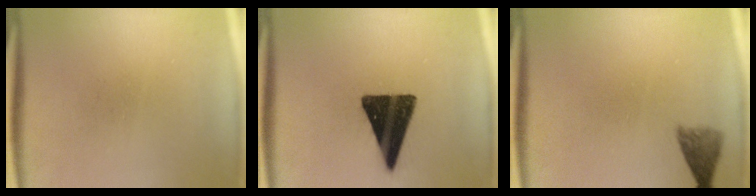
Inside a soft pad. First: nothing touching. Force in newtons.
{"total": 15.4}
{"total": 2.8}